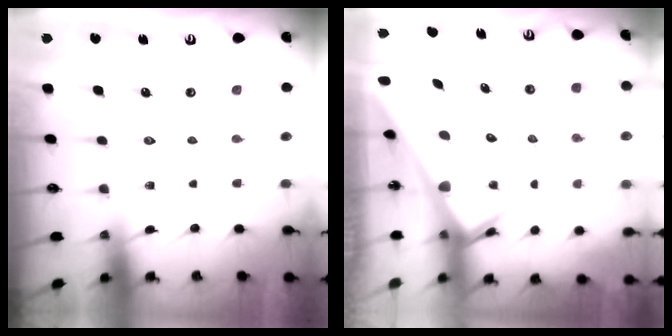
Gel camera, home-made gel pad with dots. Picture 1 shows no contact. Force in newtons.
{"total": 3.3, "press": 3.2, "slide": 0.2}